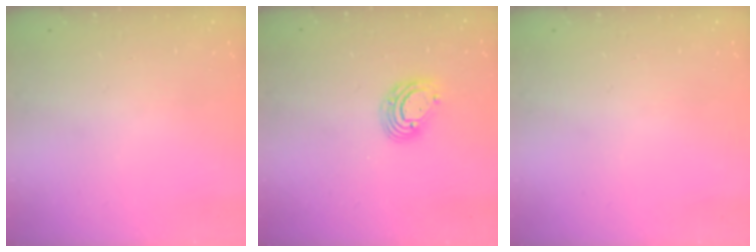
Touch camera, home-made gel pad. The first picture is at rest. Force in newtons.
{"total": 7.9, "press": 7.8, "slide": 1.5}
{"total": 0.0}